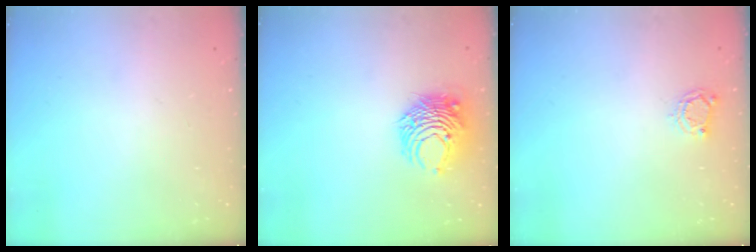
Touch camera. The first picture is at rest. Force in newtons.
{"total": 8.4, "press": 8.4, "slide": 0.7}
{"total": 4.0, "press": 3.9, "slide": 0.3}